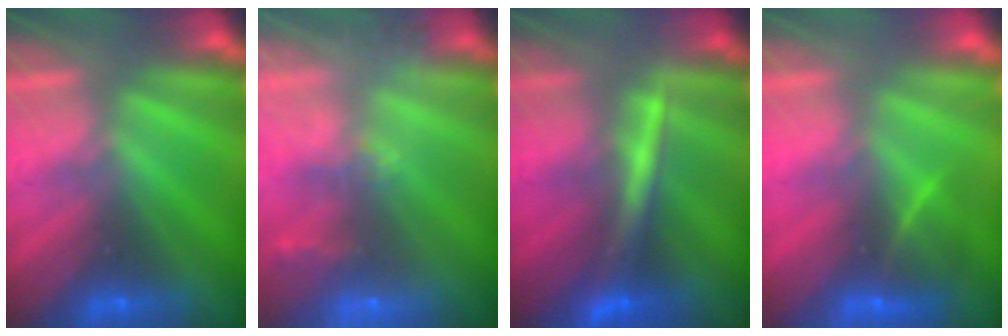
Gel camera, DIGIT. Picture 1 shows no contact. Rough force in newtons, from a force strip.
{"total": 9.5}
{"total": 2.4}
{"total": 2.8}